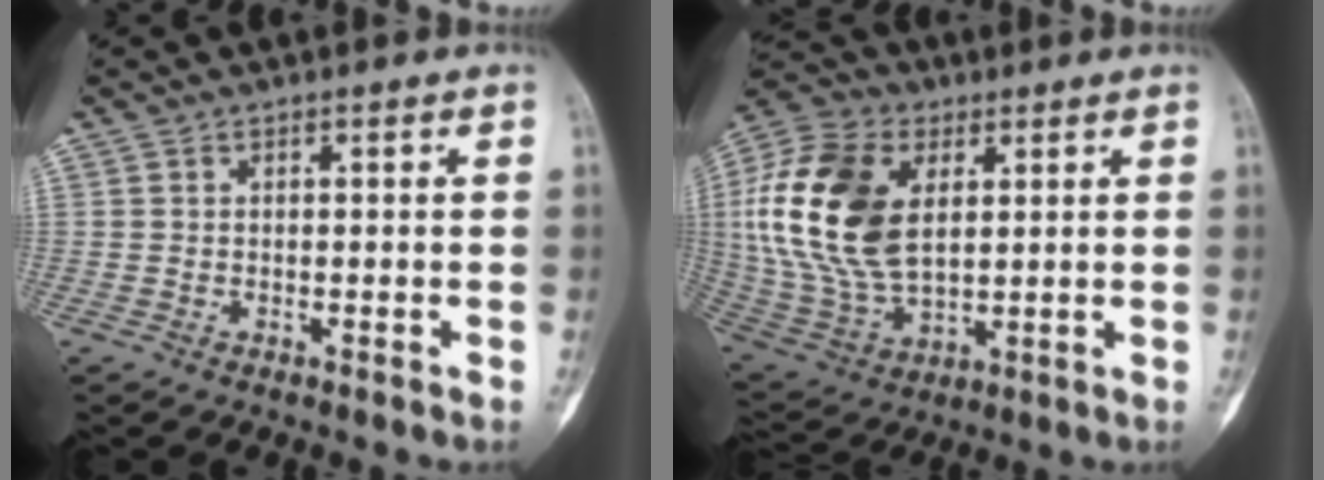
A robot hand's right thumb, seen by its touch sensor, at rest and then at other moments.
{"total": 21.2, "force": [4.5, 13.0, 16.2], "torque": [-0.325, -0.012, 0.083]}